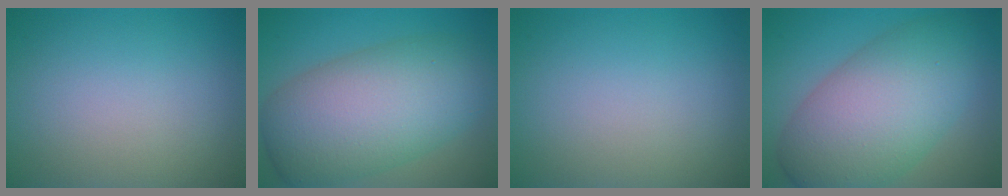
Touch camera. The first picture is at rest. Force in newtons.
{"total": 11.1, "press": 11.0, "slide": 0.5}
{"total": 0.0}
{"total": 10.7, "press": 10.7, "slide": 0.2}